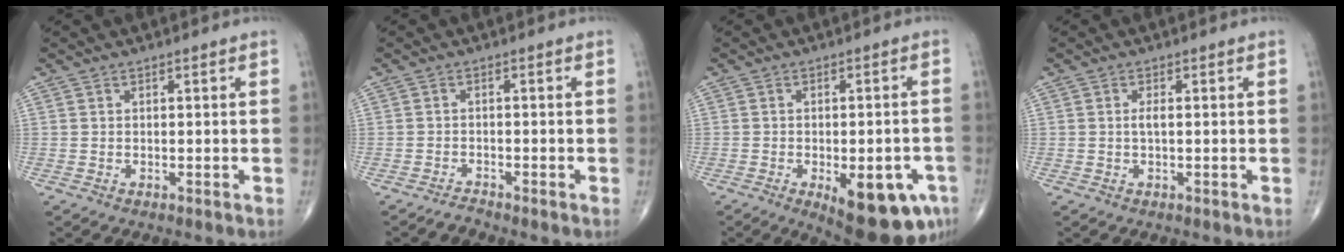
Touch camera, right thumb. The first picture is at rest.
{"total": 1.3, "force": [-1.3, -0.2, -0.2], "torque": [0.001, 0.001, -0.026]}
{"total": 15.0, "force": [-6.3, 6.2, 12.1], "torque": [-0.119, 0.011, -0.067]}
{"total": 1.2, "force": [0.0, 0.3, 1.2], "torque": [-0.027, 0.000, 0.000]}